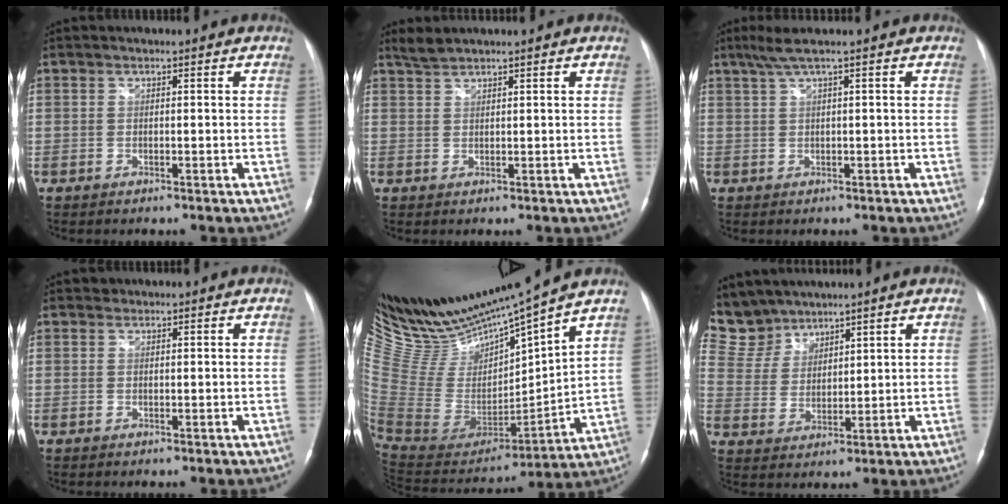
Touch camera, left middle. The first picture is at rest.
{"total": 1.9, "force": [1.9, -0.2, 0.4], "torque": [-0.011, 0.009, 0.043]}
{"total": 3.1, "force": [1.8, -0.4, 2.6], "torque": [-0.066, 0.019, 0.041]}
{"total": 0.6, "force": [0.5, 0.3, -0.1], "torque": [0.002, 0.000, 0.008]}
{"total": 19.7, "force": [18.2, 0.6, 7.5], "torque": [-0.160, -0.039, 0.362]}
{"total": 7.9, "force": [7.3, 3.1, -0.1], "torque": [-0.006, 0.013, 0.160]}